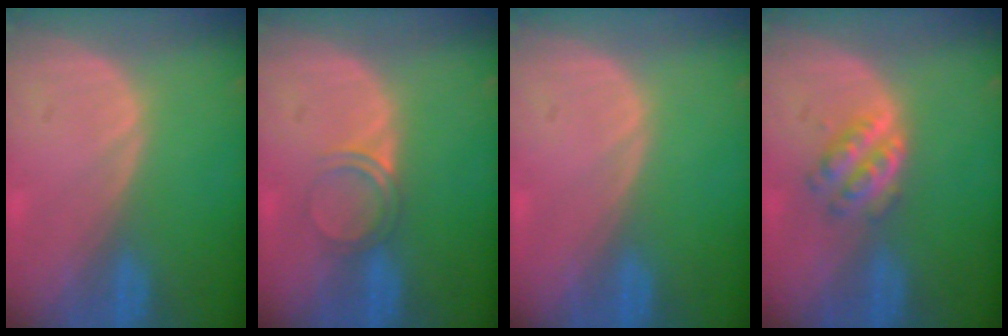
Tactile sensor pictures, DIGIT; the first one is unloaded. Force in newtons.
{"total": 2.9, "press": 2.6, "slide": 1.1}
{"total": 0.0}
{"total": 4.3, "press": 4.1, "slide": 1.2}